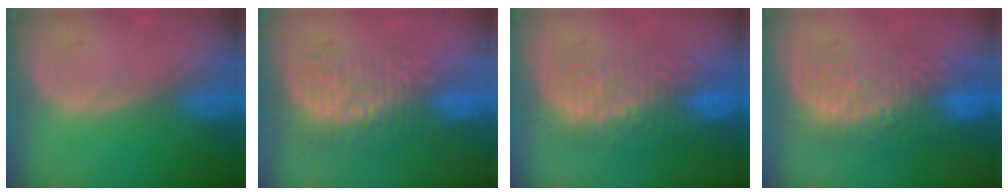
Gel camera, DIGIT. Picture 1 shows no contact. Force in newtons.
{"total": 9.0, "press": 8.4, "slide": 3.3}
{"total": 10.1, "press": 9.0, "slide": 4.5}
{"total": 10.5, "press": 9.5, "slide": 4.4}